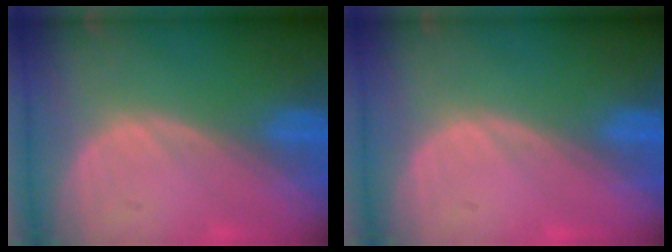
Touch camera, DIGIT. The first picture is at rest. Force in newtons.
{"total": 0.0}